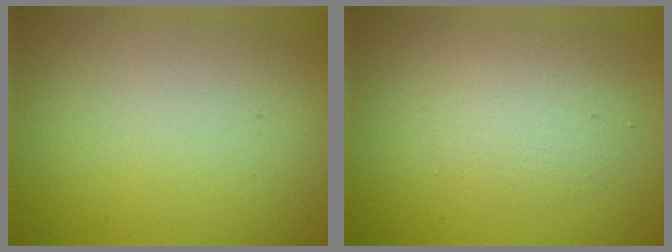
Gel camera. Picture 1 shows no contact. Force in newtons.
{"total": 2.6, "press": 2.6, "slide": 0.0}